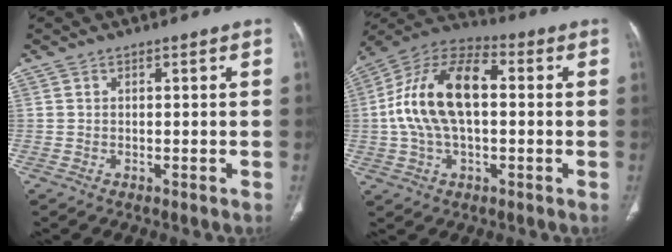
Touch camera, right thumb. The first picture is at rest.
{"total": 17.3, "force": [1.0, 9.4, 14.5], "torque": [-0.277, 0.035, 0.009]}